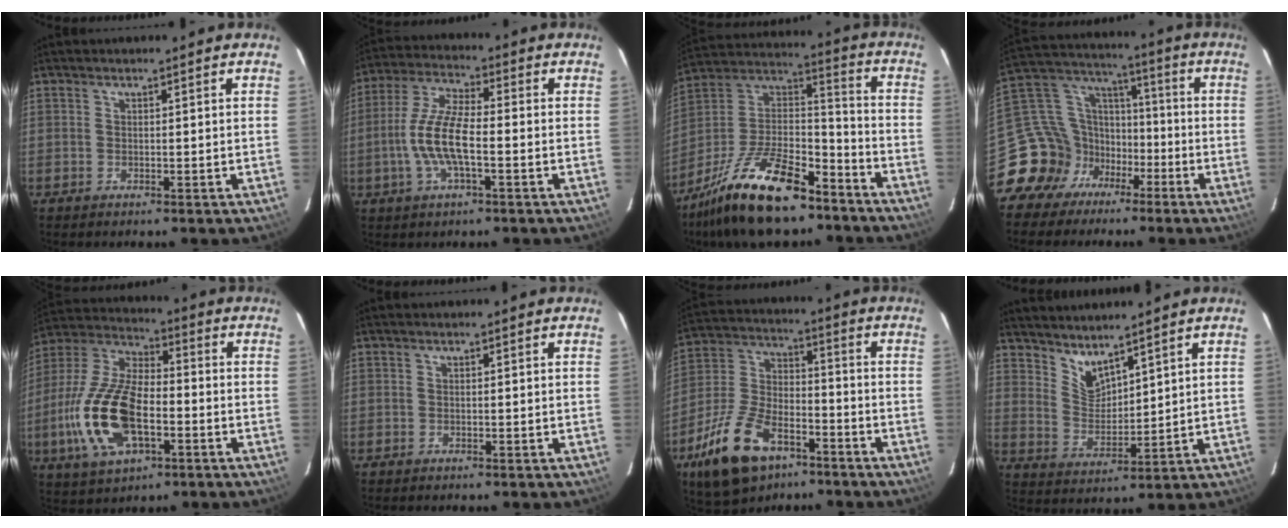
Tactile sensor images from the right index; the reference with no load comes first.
{"total": 10.7, "force": [-2.5, 3.2, 9.9], "torque": [-0.209, 0.002, -0.052]}
{"total": 23.0, "force": [-15.6, 8.9, 14.3], "torque": [-0.283, 0.003, -0.262]}
{"total": 14.5, "force": [-7.7, 11.5, 4.3], "torque": [-0.102, 0.052, -0.132]}
{"total": 19.0, "force": [-5.2, 9.0, 15.9], "torque": [-0.351, -0.008, -0.096]}
{"total": 0.0}
{"total": 18.2, "force": [-10.3, 9.6, 11.4], "torque": [-0.244, 0.001, -0.180]}
{"total": 6.2, "force": [5.4, 1.7, 2.6], "torque": [-0.045, -0.007, 0.111]}